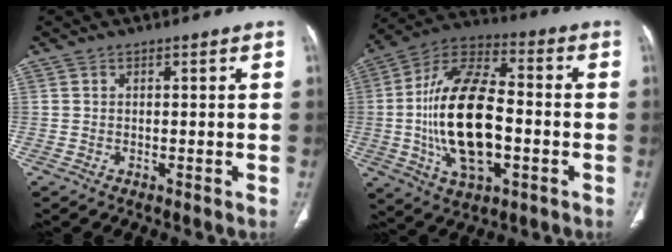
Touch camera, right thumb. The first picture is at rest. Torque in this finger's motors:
{"motor_torque": [0.79, 0.66, 2.53, -0.26, 0.81]}